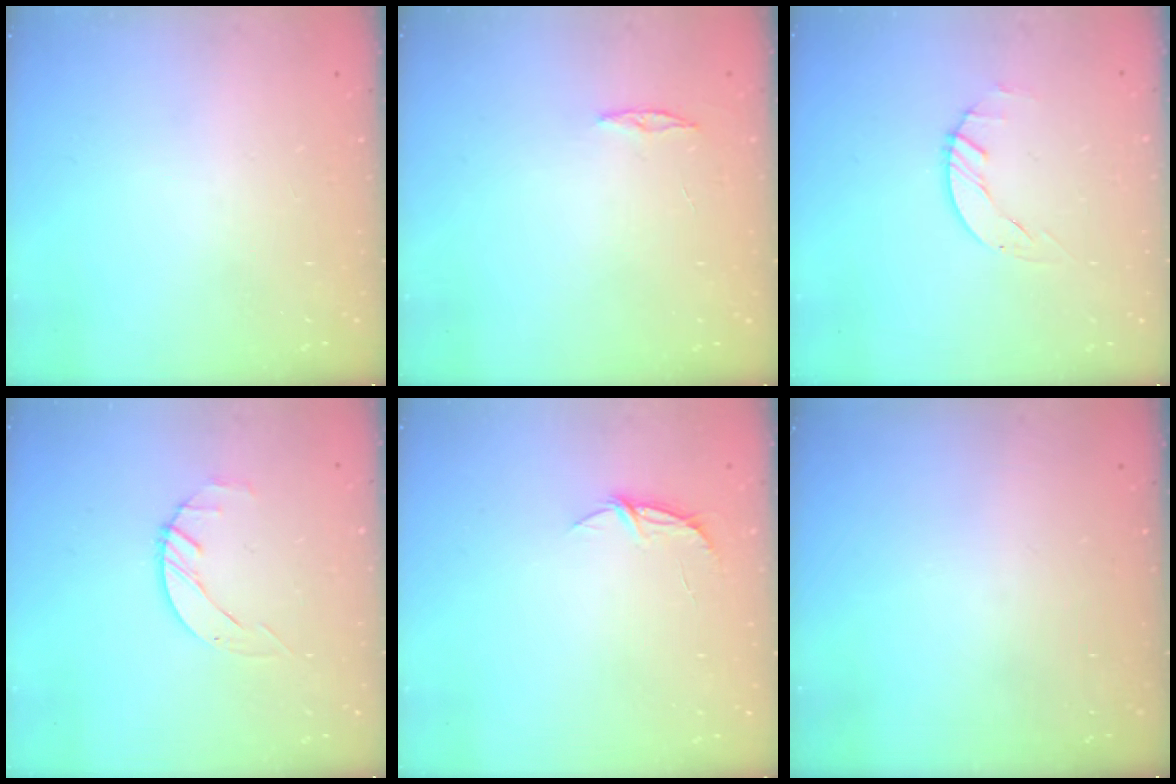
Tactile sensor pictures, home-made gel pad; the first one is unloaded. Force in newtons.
{"total": 3.0, "press": 2.9, "slide": 0.3}
{"total": 1.5, "press": 1.4, "slide": 0.3}
{"total": 2.0, "press": 2.0, "slide": 0.3}
{"total": 5.6, "press": 5.6, "slide": 0.4}
{"total": 0.0}